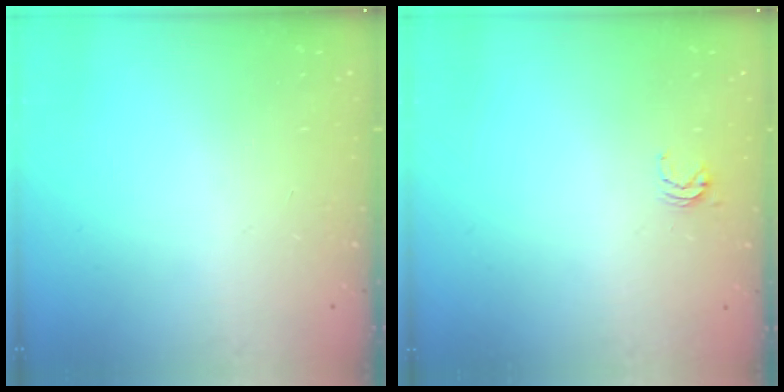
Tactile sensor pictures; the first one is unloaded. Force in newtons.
{"total": 3.3, "press": 3.3, "slide": 0.3}